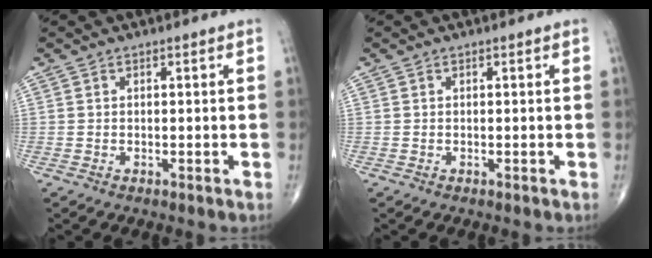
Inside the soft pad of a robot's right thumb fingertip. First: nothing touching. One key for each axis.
{"total": 0.0}